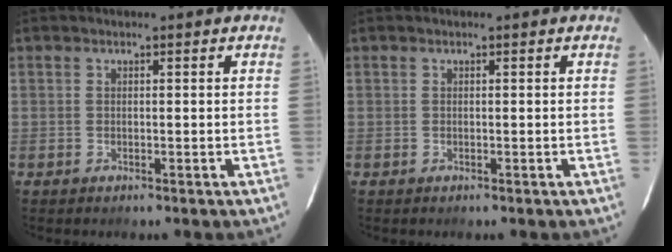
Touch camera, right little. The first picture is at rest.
{"total": 0.0}